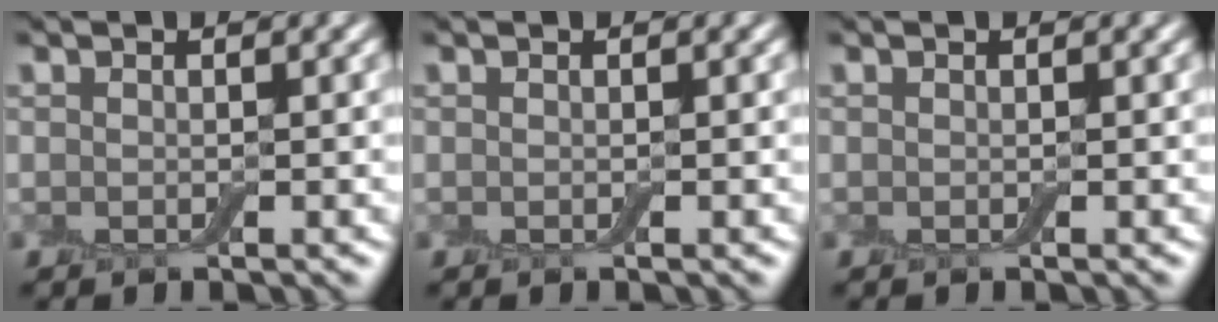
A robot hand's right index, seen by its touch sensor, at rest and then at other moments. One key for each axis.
{"total": 0.0}
{"total": 0.0}